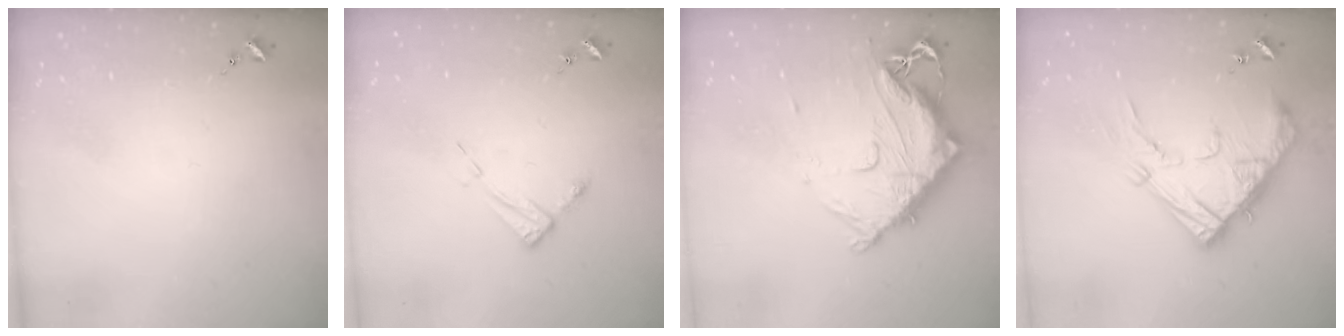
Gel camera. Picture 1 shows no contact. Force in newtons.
{"total": 6.5, "press": 6.5, "slide": 0.5}
{"total": 14.6, "press": 14.5, "slide": 1.5}
{"total": 19.5, "press": 19.4, "slide": 1.8}